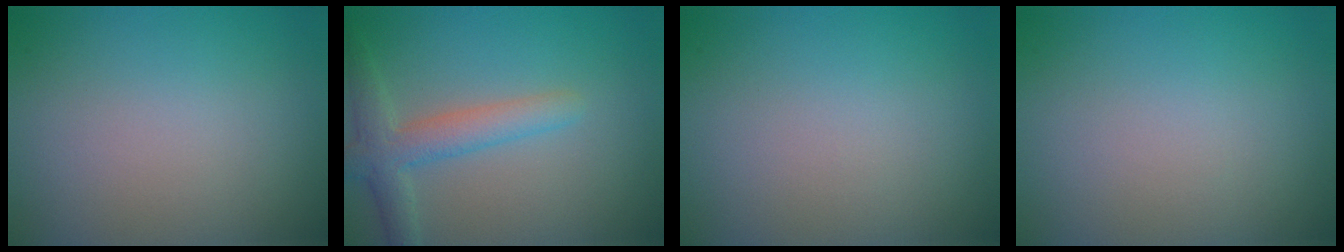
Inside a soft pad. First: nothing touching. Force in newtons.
{"total": 3.5, "press": 3.5, "slide": 0.2}
{"total": 0.0}
{"total": 0.0}